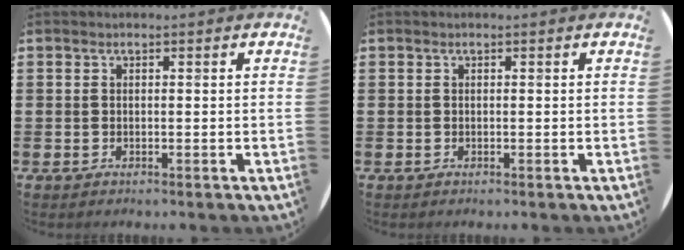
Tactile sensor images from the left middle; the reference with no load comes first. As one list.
[{"total": 0.0}]